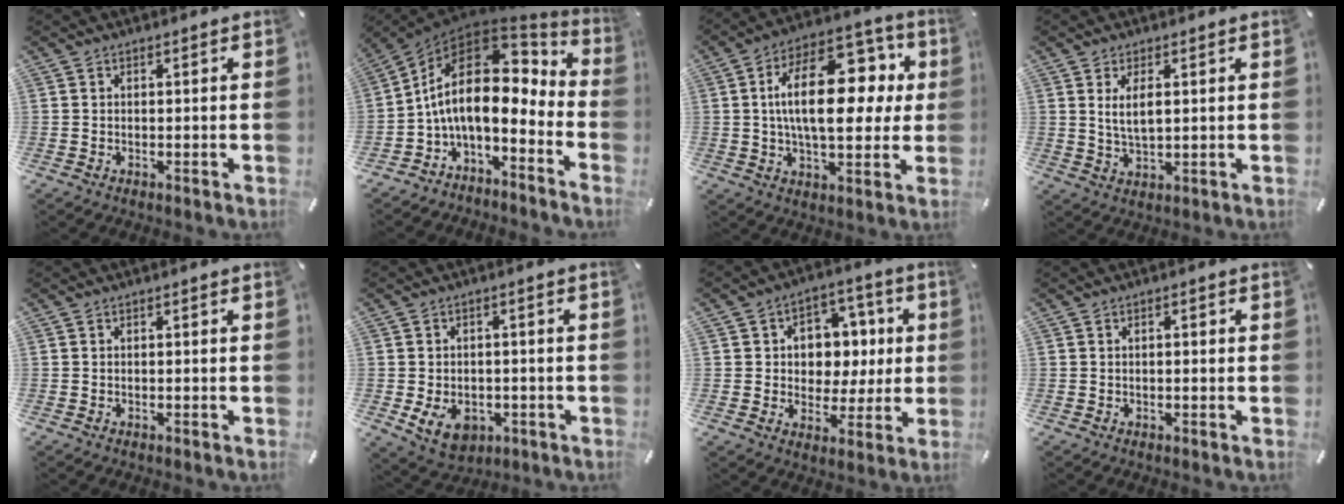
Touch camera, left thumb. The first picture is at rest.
{"total": 17.6, "force": [2.0, 9.3, 14.8], "torque": [-0.282, -0.031, 0.035]}
{"total": 21.6, "force": [4.0, 11.5, 17.8], "torque": [-0.299, -0.003, 0.062]}
{"total": 4.8, "force": [1.4, 1.9, 4.1], "torque": [-0.085, -0.004, 0.021]}
{"total": 0.0}
{"total": 7.5, "force": [-2.2, 5.7, 4.3], "torque": [-0.078, 0.007, -0.039]}
{"total": 9.5, "force": [0.9, 8.9, 3.3], "torque": [-0.040, -0.008, 0.019]}
{"total": 1.0, "force": [-0.1, 0.4, 0.9], "torque": [-0.017, 0.001, -0.003]}